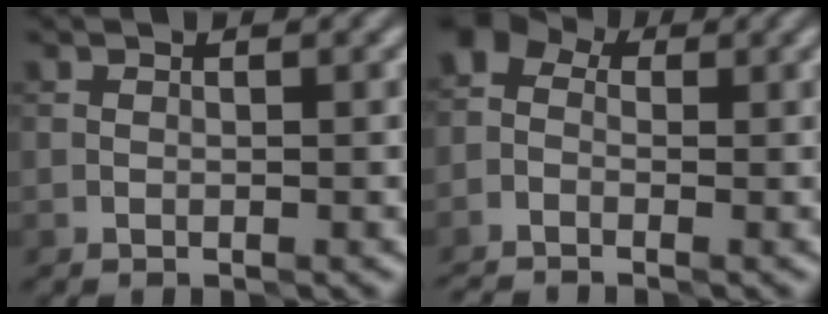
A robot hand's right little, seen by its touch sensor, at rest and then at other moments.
{"total": 2.8, "force": [-1.4, 2.1, 1.3], "torque": [-0.027, 0.003, -0.032]}